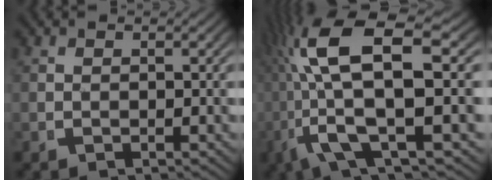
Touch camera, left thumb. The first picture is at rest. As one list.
[{"total": 11.9, "force": [0.7, 5.4, 10.6], "torque": [-0.225, -0.028, 0.020]}]